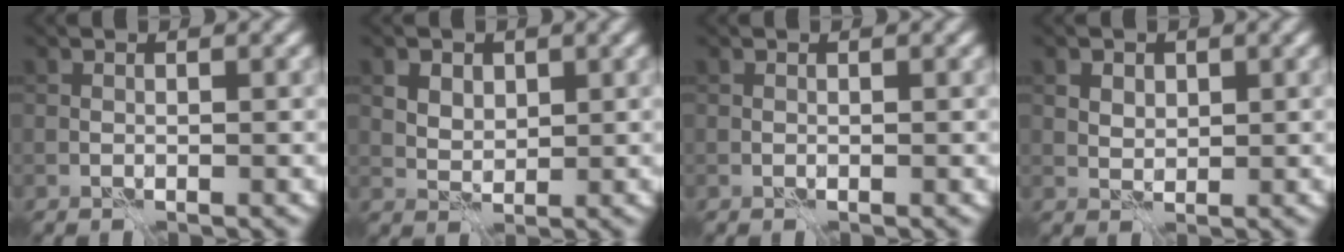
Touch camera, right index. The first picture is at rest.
{"total": 3.7, "force": [1.9, 2.4, 2.0], "torque": [-0.049, 0.008, 0.034]}
{"total": 0.0}
{"total": 2.5, "force": [1.4, 1.7, 1.2], "torque": [-0.027, 0.005, 0.024]}